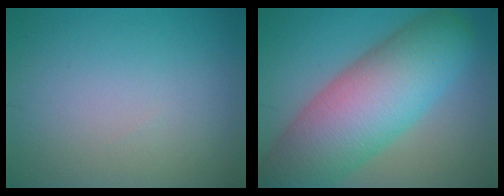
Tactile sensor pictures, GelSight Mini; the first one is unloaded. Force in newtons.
{"total": 12.2, "press": 12.2, "slide": 0.4}